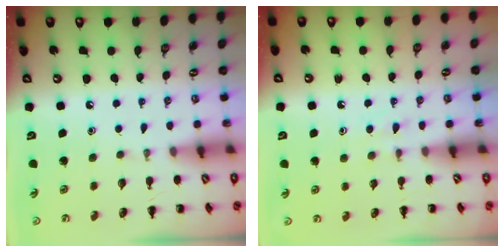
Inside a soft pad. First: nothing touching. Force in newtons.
{"total": 3.0, "press": 2.7, "slide": 1.4}